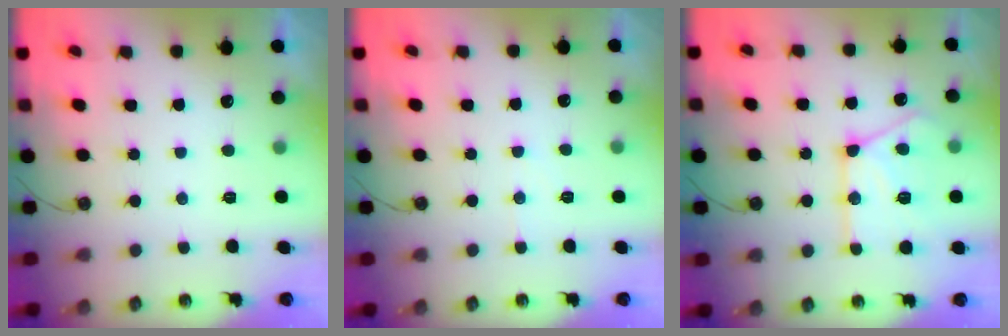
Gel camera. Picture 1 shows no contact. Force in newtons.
{"total": 4.5, "press": 4.5, "slide": 0.6}
{"total": 17.1, "press": 17.0, "slide": 1.4}